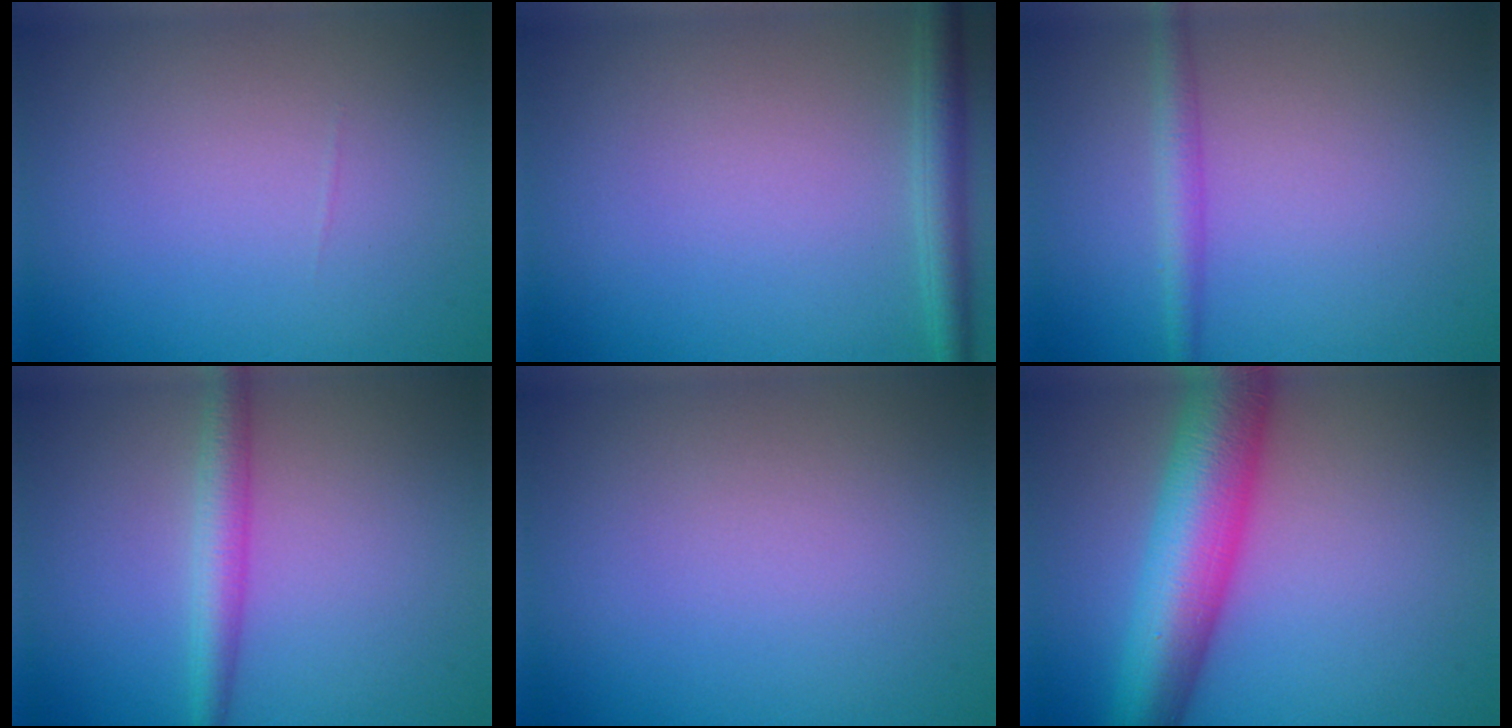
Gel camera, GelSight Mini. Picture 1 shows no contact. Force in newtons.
{"total": 2.8, "press": 2.8, "slide": 0.2}
{"total": 2.2, "press": 2.2, "slide": 0.1}
{"total": 2.9, "press": 2.9, "slide": 0.1}
{"total": 0.0}
{"total": 9.8, "press": 9.8, "slide": 0.2}